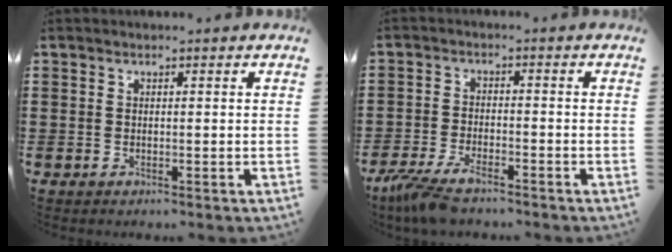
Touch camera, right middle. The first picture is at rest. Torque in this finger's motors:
{"motor_torque": [1.86, 0.28, 0.56, 0.20]}